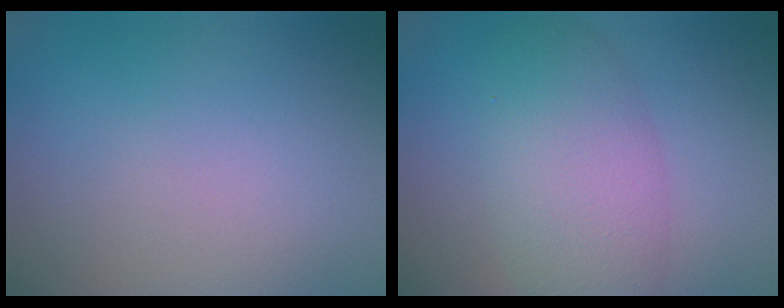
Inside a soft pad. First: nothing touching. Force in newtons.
{"total": 5.6, "press": 5.6, "slide": 0.2}